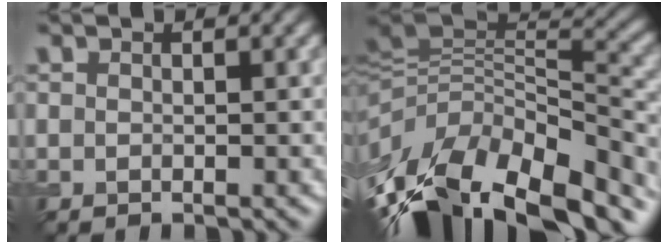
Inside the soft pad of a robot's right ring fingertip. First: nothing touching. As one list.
[{"total": 15.5, "force": [-8.6, 7.3, 10.6], "torque": [-0.223, 0.003, -0.140]}]